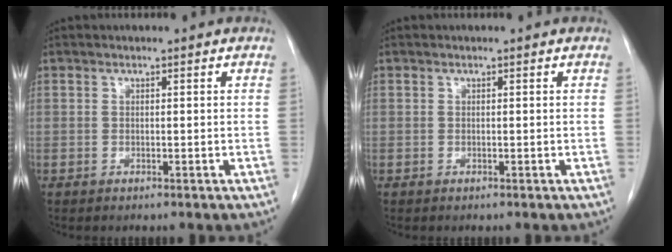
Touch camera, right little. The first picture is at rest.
{"total": 0.0}